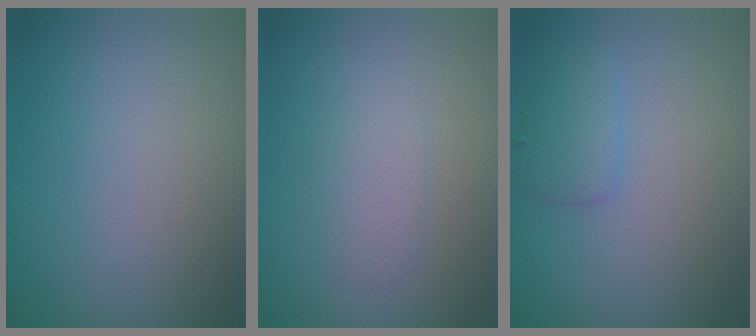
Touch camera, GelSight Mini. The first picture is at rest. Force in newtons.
{"total": 1.5, "press": 1.5, "slide": 0.1}
{"total": 1.8, "press": 1.8, "slide": 0.2}